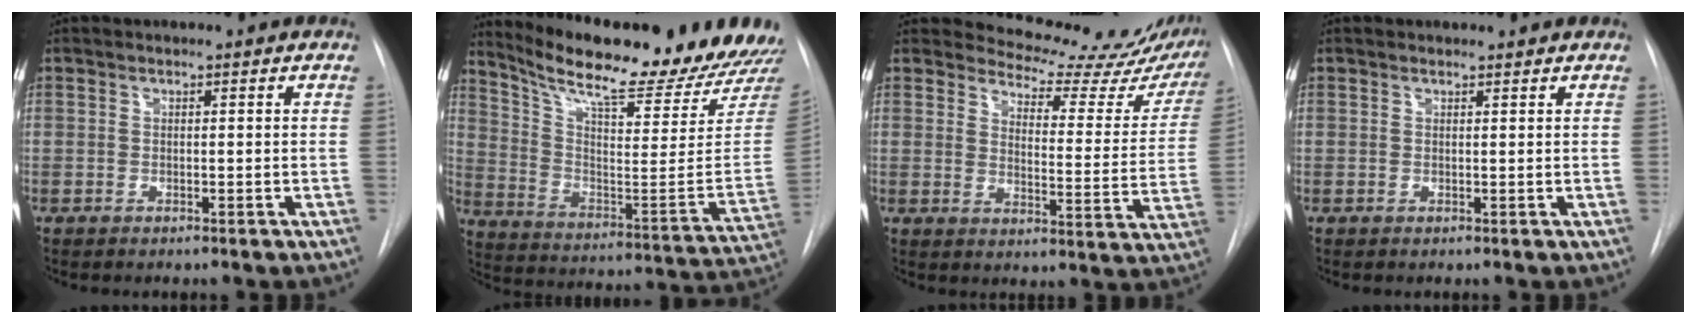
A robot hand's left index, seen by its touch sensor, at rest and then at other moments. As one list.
[{"total": 26.1, "force": [22.9, 2.6, 12.2], "torque": [-0.201, -0.084, 0.317]}, {"total": 17.8, "force": [17.0, 4.2, 3.6], "torque": [-0.025, -0.087, 0.178]}, {"total": 1.4, "force": [1.3, 0.3, 0.2], "torque": [-0.009, 0.008, 0.016]}]